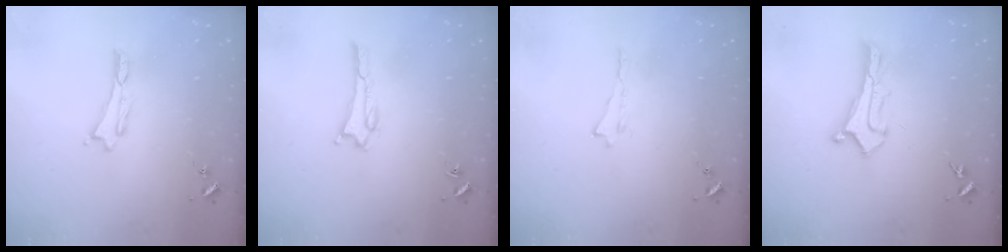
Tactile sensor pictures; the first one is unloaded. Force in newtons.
{"total": 1.5, "press": 1.5, "slide": 0.2}
{"total": 0.0}
{"total": 1.1, "press": 1.1, "slide": 0.1}